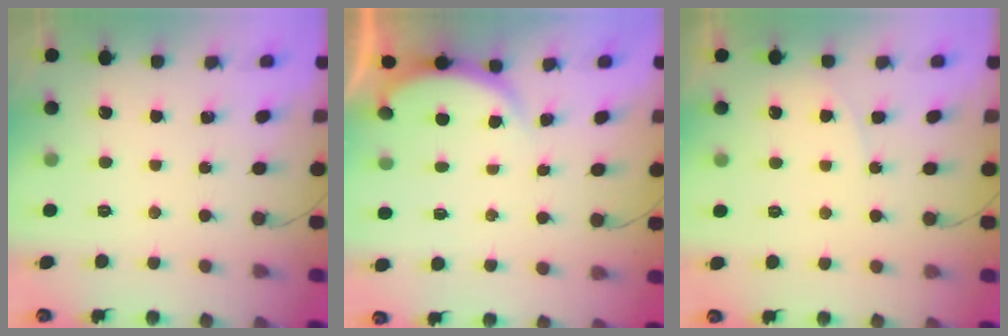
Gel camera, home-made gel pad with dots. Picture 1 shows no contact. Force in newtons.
{"total": 2.8, "press": 2.7, "slide": 0.6}
{"total": 4.6, "press": 4.3, "slide": 1.6}